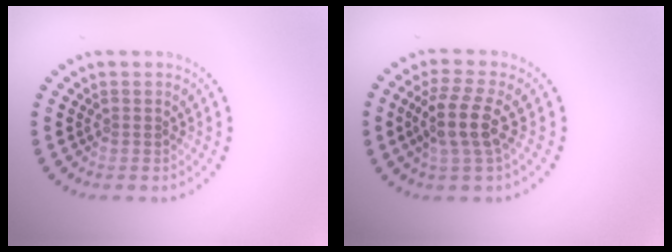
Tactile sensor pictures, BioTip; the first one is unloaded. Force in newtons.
{"total": 3.6, "press": 2.9, "slide": 2.2}